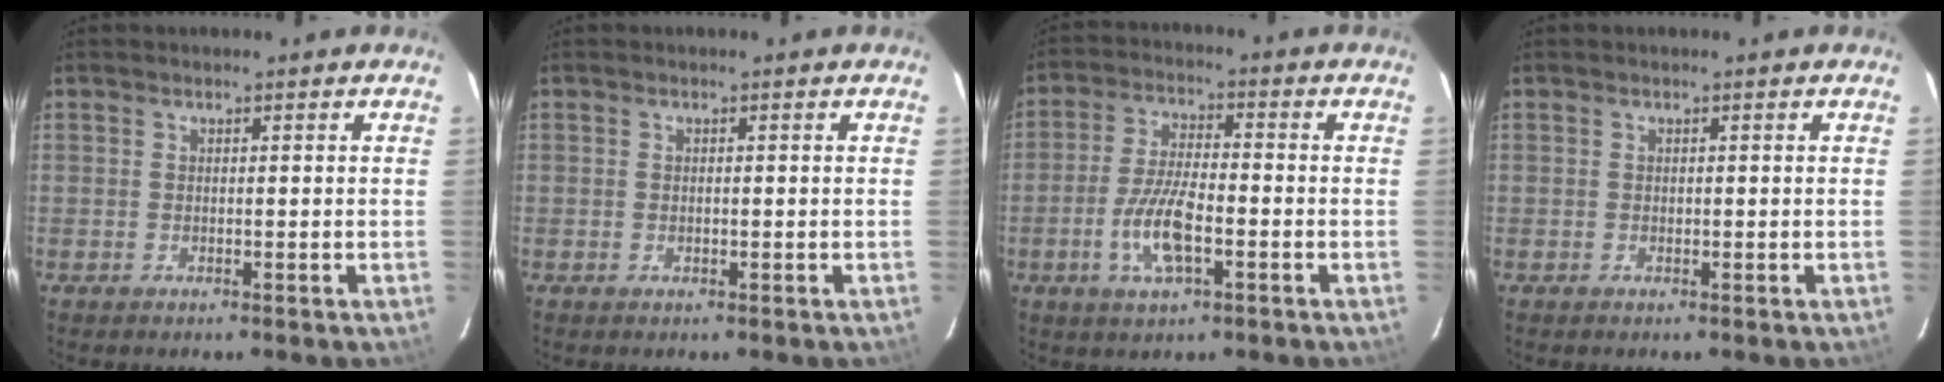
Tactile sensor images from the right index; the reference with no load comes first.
{"total": 0.6, "force": [-0.1, 0.4, 0.5], "torque": [-0.008, 0.003, -0.002]}
{"total": 9.0, "force": [-3.3, 2.9, 7.9], "torque": [-0.165, 0.000, -0.063]}
{"total": 0.0}